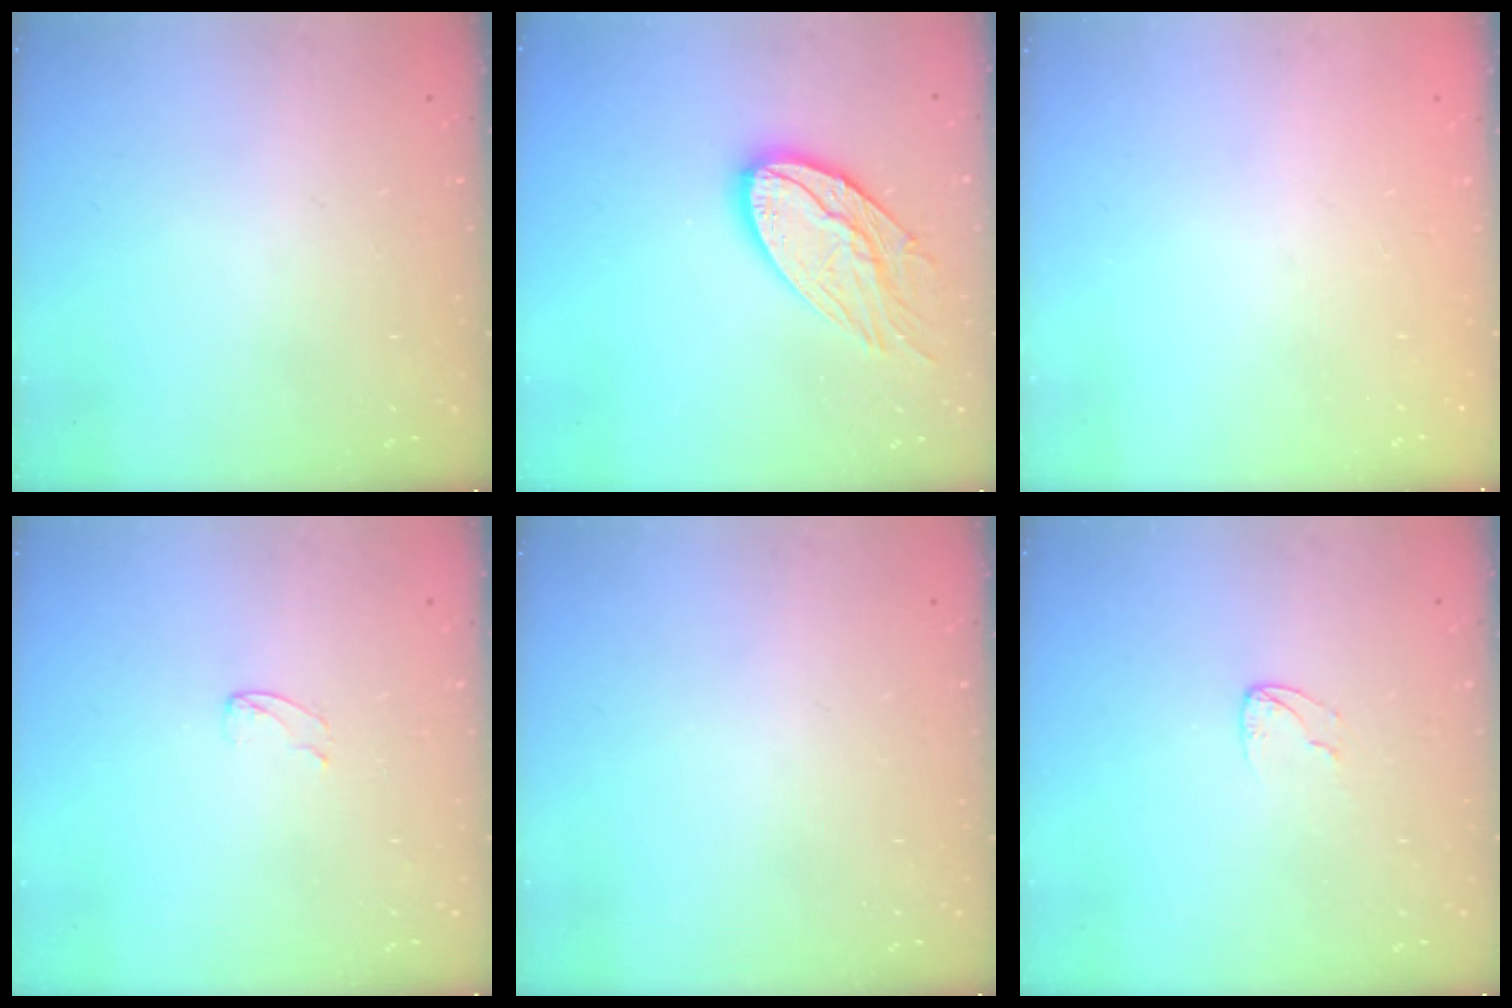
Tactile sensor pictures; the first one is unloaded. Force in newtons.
{"total": 15.0, "press": 15.0, "slide": 1.0}
{"total": 0.0}
{"total": 3.6, "press": 3.6, "slide": 0.2}
{"total": 0.0}
{"total": 4.0, "press": 4.0, "slide": 0.4}